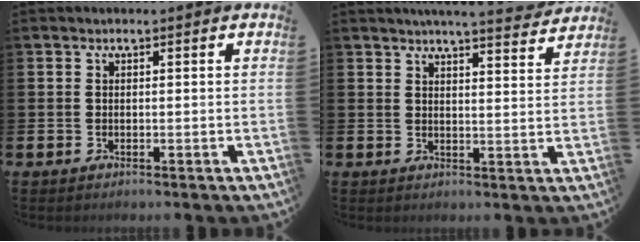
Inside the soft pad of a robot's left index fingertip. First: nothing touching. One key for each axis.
{"total": 5.3, "fx": 5.2, "fy": -0.4, "fz": 1.3, "tx": -0.021, "ty": -0.032, "tz": 0.088}